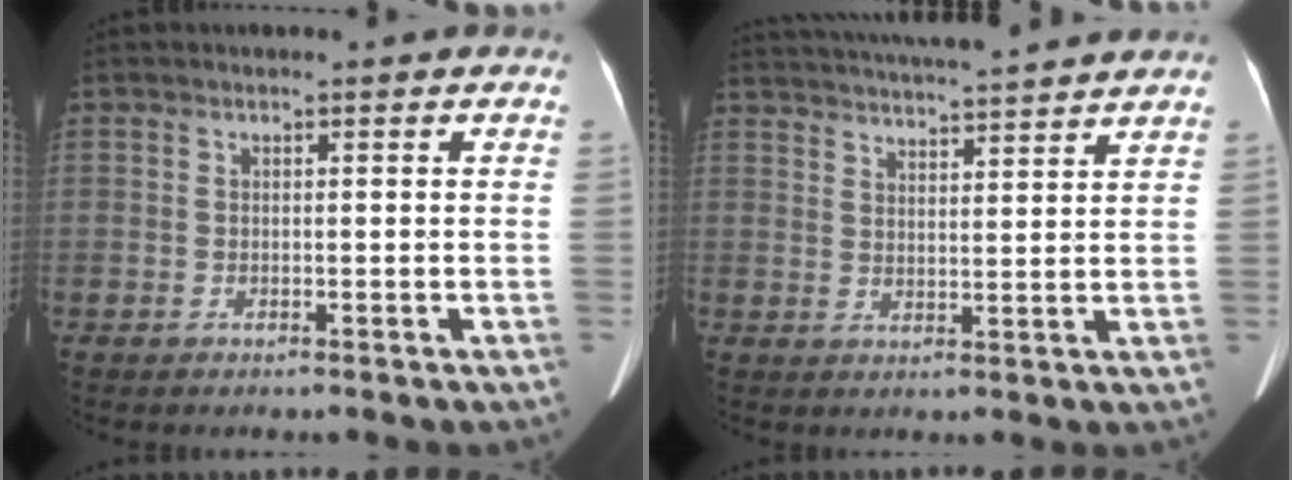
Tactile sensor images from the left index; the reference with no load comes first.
{"total": 16.3, "force": [15.1, 0.6, 6.1], "torque": [-0.111, 0.027, 0.218]}